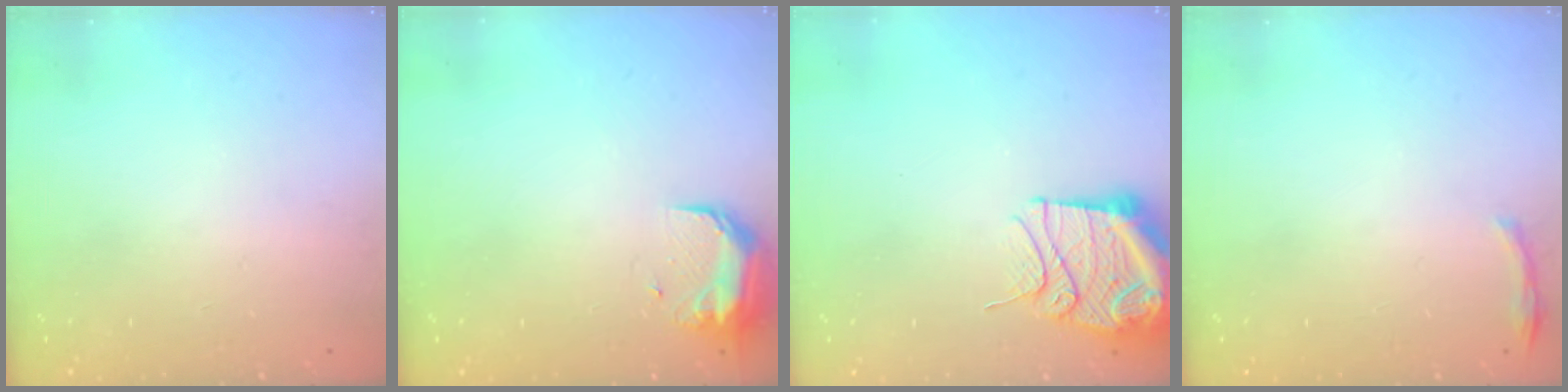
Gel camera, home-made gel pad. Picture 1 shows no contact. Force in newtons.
{"total": 8.9, "press": 8.8, "slide": 1.4}
{"total": 14.0, "press": 13.9, "slide": 1.7}
{"total": 4.8, "press": 4.7, "slide": 1.0}